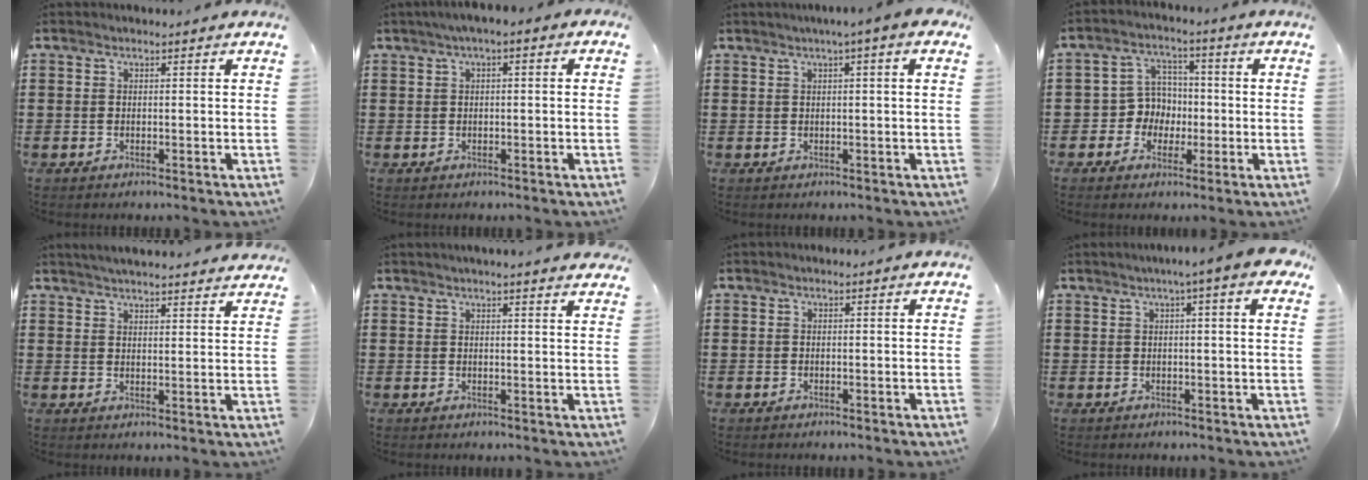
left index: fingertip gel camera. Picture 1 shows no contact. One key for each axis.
{"total": 1.7, "fx": -0.6, "fy": 0.5, "fz": 1.5, "tx": -0.026, "ty": 0.002, "tz": -0.013}
{"total": 2.0, "fx": 0.6, "fy": -0.3, "fz": 1.9, "tx": -0.034, "ty": -0.002, "tz": 0.010}
{"total": 5.6, "fx": -0.9, "fy": 5.4, "fz": 1.2, "tx": -0.044, "ty": 0.012, "tz": -0.018}
{"total": 3.4, "fx": 3.3, "fy": -0.4, "fz": 0.4, "tx": -0.017, "ty": -0.013, "tz": 0.060}
{"total": 1.9, "fx": 1.8, "fy": -0.2, "fz": 0.4, "tx": -0.011, "ty": -0.001, "tz": 0.036}
{"total": 0.0}
{"total": 3.1, "fx": 1.5, "fy": -0.3, "fz": 2.7, "tx": -0.053, "ty": 0.000, "tz": 0.026}